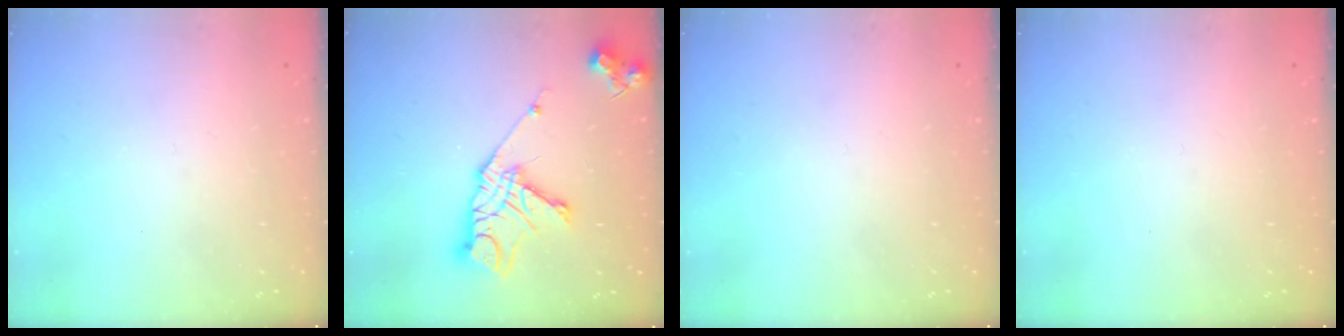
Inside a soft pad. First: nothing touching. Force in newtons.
{"total": 14.8, "press": 14.7, "slide": 1.3}
{"total": 0.0}
{"total": 0.0}